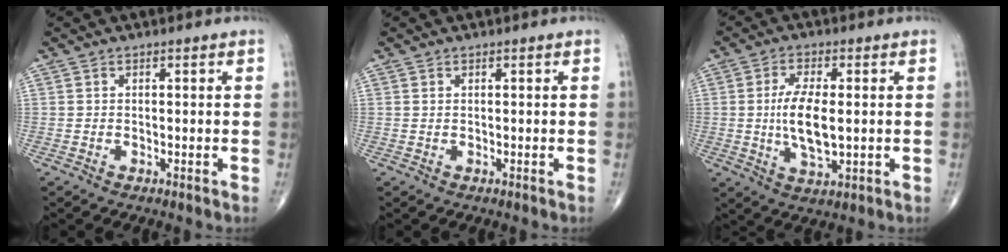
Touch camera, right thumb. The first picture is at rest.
{"total": 0.0}
{"total": 9.1, "force": [0.0, 3.7, 8.3], "torque": [-0.160, -0.012, 0.000]}